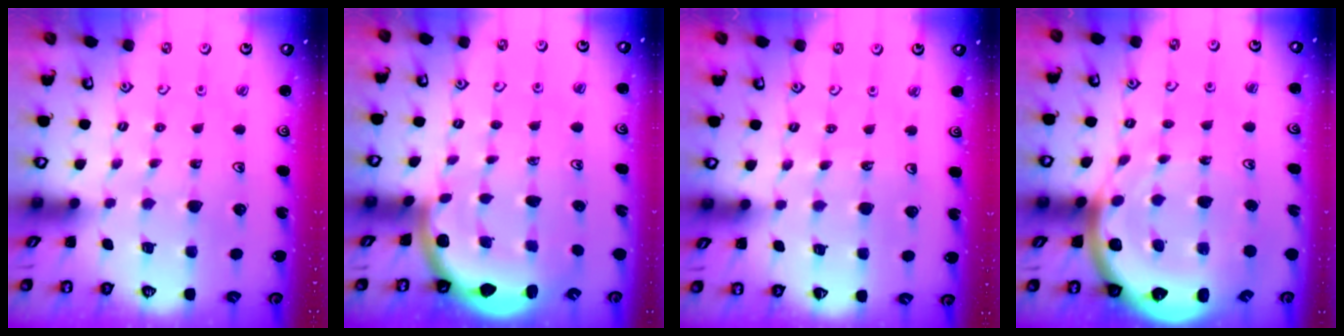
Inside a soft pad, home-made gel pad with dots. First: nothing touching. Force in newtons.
{"total": 2.5, "press": 2.2, "slide": 1.2}
{"total": 2.4, "press": 2.4, "slide": 0.2}
{"total": 11.1, "press": 10.9, "slide": 2.0}